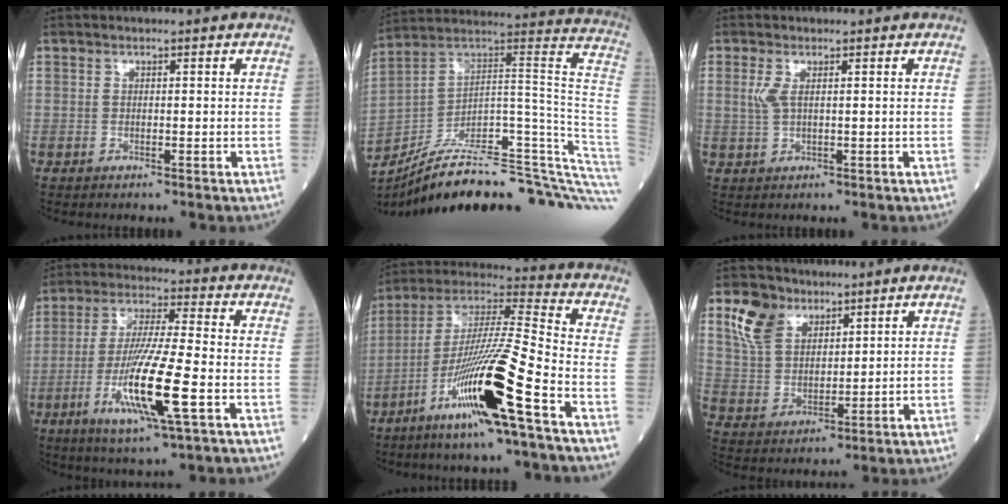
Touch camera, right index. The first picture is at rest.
{"total": 31.5, "force": [-25.8, 2.9, 17.9], "torque": [-0.143, 0.023, -0.362]}
{"total": 2.1, "force": [0.7, 0.6, 1.9], "torque": [-0.052, 0.002, 0.018]}
{"total": 13.8, "force": [-4.2, 0.5, 13.1], "torque": [-0.259, -0.020, -0.079]}
{"total": 17.9, "force": [-8.2, -0.6, 15.9], "torque": [-0.319, -0.024, -0.158]}
{"total": 8.9, "force": [5.6, 5.2, 4.5], "torque": [-0.101, 0.021, 0.117]}